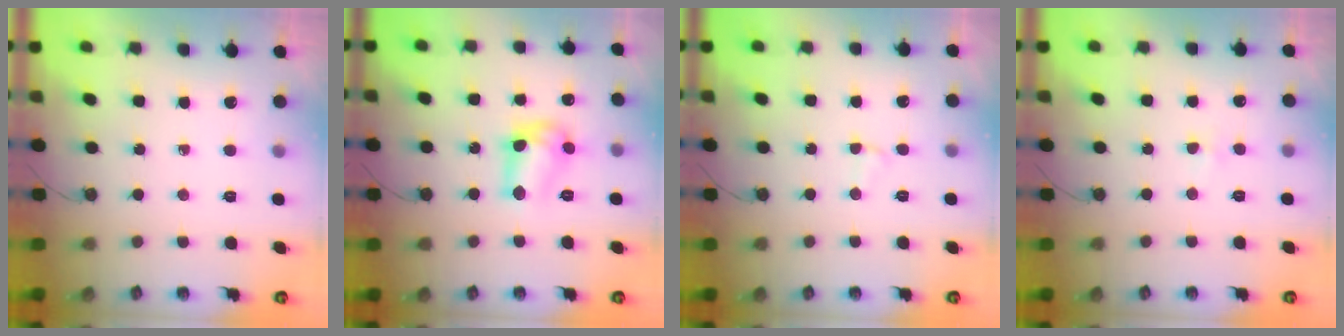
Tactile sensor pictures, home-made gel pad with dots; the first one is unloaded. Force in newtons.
{"total": 10.9, "press": 10.9, "slide": 0.6}
{"total": 2.5, "press": 2.5, "slide": 0.5}
{"total": 3.0, "press": 2.9, "slide": 0.6}